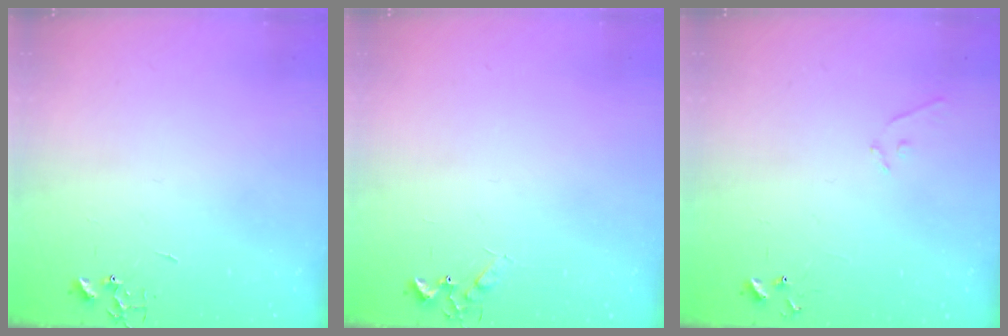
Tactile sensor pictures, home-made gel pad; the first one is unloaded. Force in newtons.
{"total": 6.1, "press": 6.0, "slide": 0.8}
{"total": 5.3, "press": 5.3, "slide": 0.4}